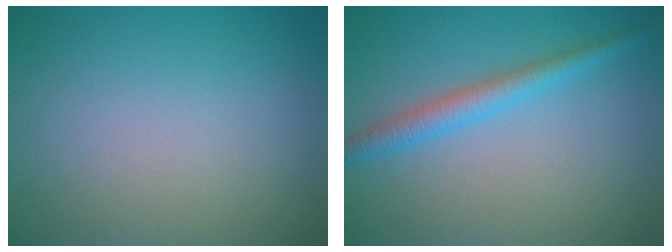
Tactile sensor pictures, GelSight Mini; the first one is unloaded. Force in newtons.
{"total": 2.7, "press": 2.7, "slide": 0.2}